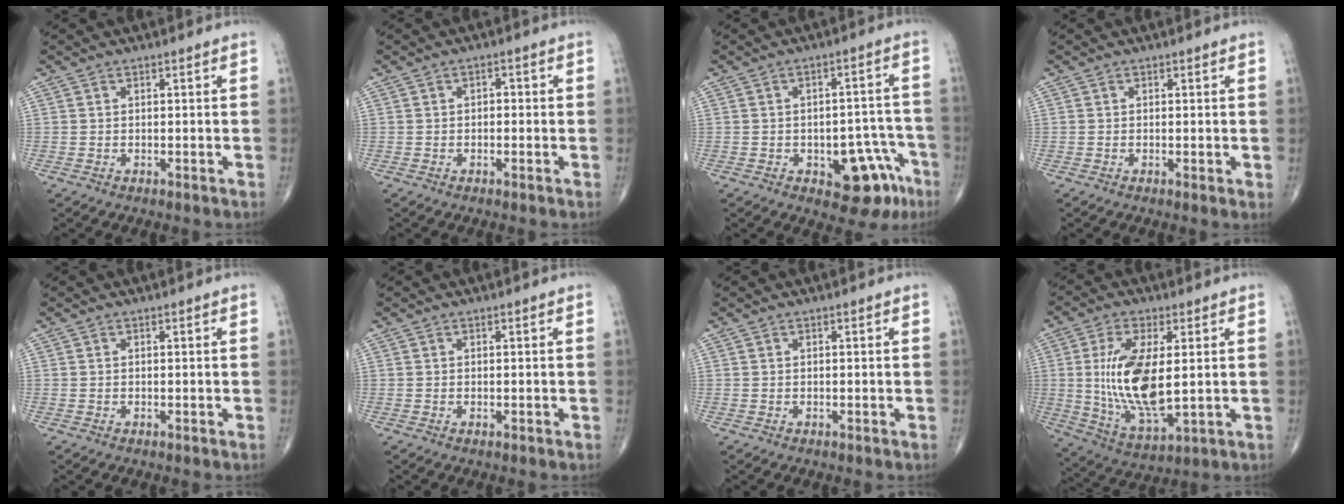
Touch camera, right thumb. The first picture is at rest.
{"total": 1.5, "force": [-0.1, 1.0, 1.1], "torque": [-0.004, 0.005, -0.007]}
{"total": 10.9, "force": [-5.1, 5.6, 7.8], "torque": [-0.055, 0.040, -0.057]}
{"total": 0.9, "force": [0.0, 0.1, 0.9], "torque": [-0.016, -0.005, -0.003]}
{"total": 0.0}
{"total": 0.0}
{"total": 0.0}
{"total": 15.5, "force": [1.2, 6.4, 14.1], "torque": [-0.277, -0.021, 0.034]}